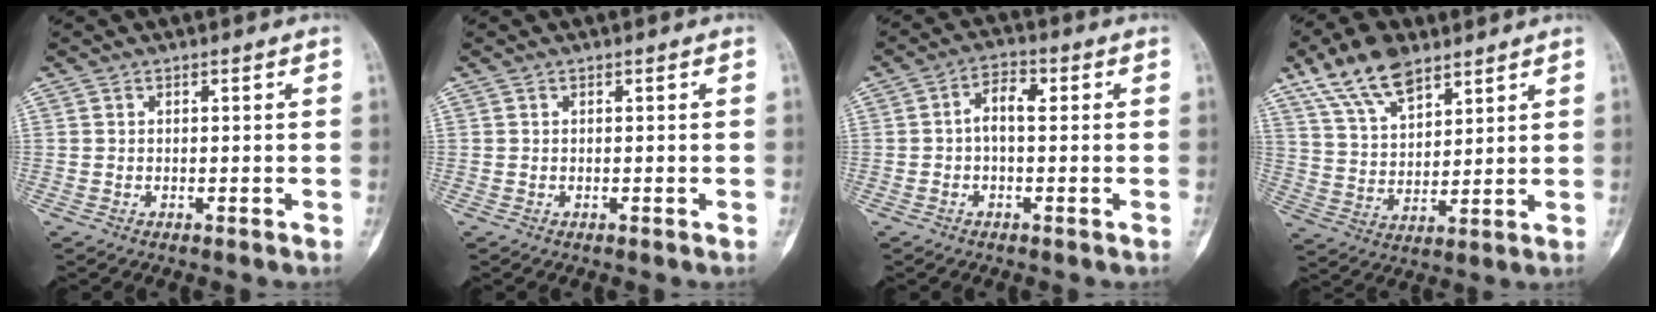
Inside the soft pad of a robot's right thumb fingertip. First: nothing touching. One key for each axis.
{"total": 0.0}
{"total": 4.8, "fx": 0.2, "fy": 2.6, "fz": 4.0, "tx": -0.066, "ty": 0.017, "tz": -0.005}
{"total": 13.0, "fx": 8.6, "fy": 6.2, "fz": 7.5, "tx": -0.114, "ty": -0.028, "tz": 0.165}